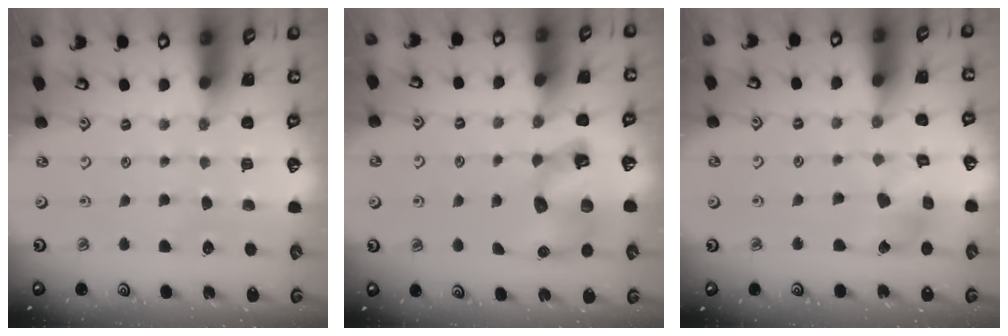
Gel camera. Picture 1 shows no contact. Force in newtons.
{"total": 9.6, "press": 9.6, "slide": 0.4}
{"total": 9.0, "press": 9.0, "slide": 1.0}